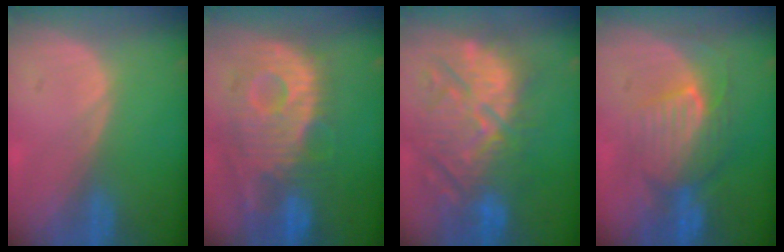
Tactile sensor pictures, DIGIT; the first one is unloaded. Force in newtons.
{"total": 12.2, "press": 10.8, "slide": 5.6}
{"total": 12.6, "press": 12.0, "slide": 3.8}
{"total": 8.0, "press": 8.0, "slide": 0.7}